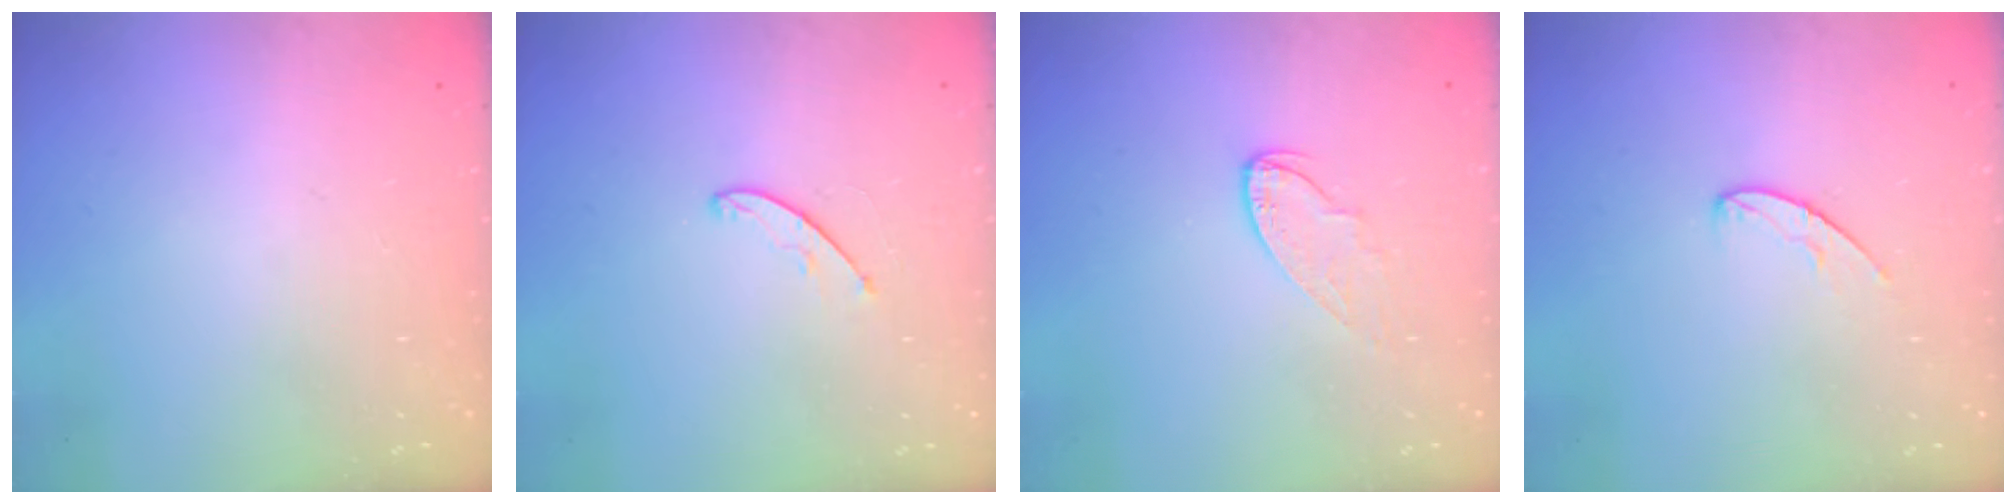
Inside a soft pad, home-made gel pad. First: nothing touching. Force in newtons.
{"total": 3.8, "press": 3.8, "slide": 0.3}
{"total": 5.6, "press": 5.6, "slide": 0.1}
{"total": 6.6, "press": 6.6, "slide": 0.5}